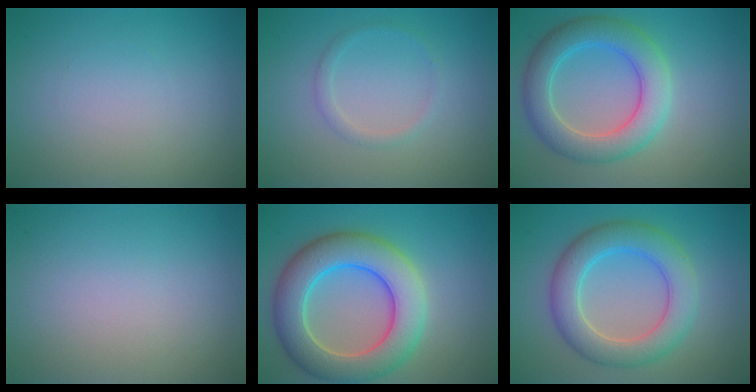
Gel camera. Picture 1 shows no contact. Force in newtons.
{"total": 1.2, "press": 1.2, "slide": 0.0}
{"total": 5.8, "press": 5.8, "slide": 0.2}
{"total": 0.0}
{"total": 8.5, "press": 8.4, "slide": 0.4}
{"total": 6.0, "press": 6.0, "slide": 0.2}